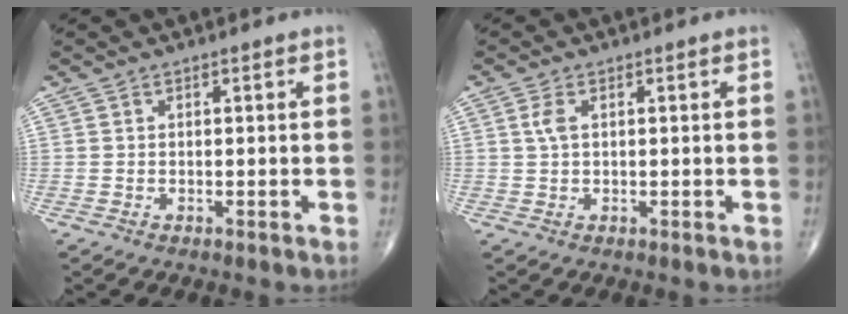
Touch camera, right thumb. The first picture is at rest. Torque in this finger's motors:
{"motor_torque": [-0.54, 0.51, 0.01, 0.00, 0.00]}